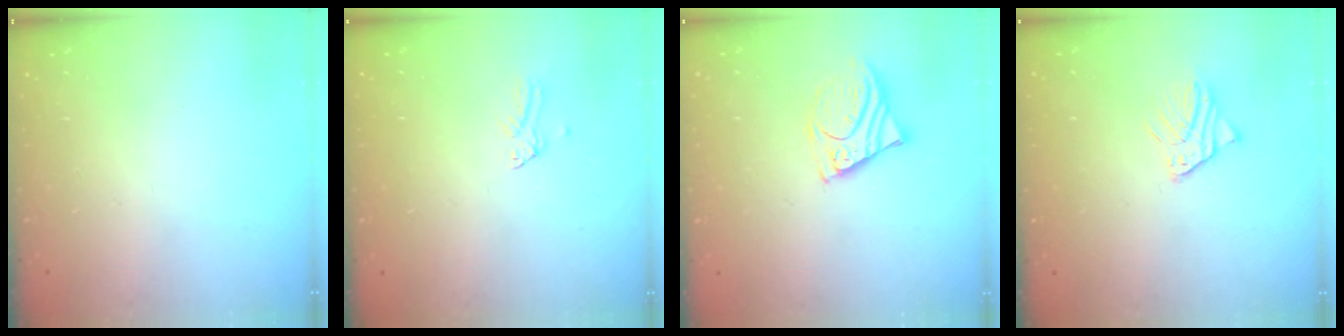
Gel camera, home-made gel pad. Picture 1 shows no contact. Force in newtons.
{"total": 0.0}
{"total": 10.0, "press": 9.9, "slide": 1.2}
{"total": 2.9, "press": 2.8, "slide": 0.3}